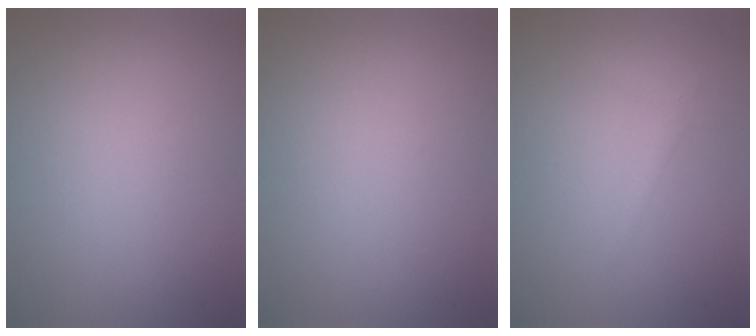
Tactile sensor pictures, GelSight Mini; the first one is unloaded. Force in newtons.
{"total": 0.0}
{"total": 0.9, "press": 0.9, "slide": 0.1}